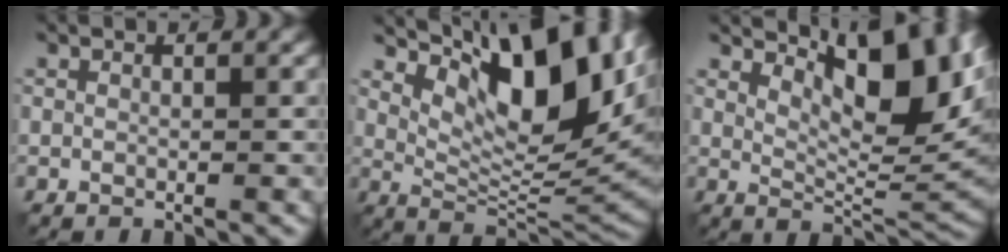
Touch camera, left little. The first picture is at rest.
{"total": 12.8, "force": [5.6, 4.6, 10.5], "torque": [-0.155, 0.006, 0.100]}
{"total": 10.2, "force": [4.4, 3.6, 8.5], "torque": [-0.122, 0.002, 0.077]}